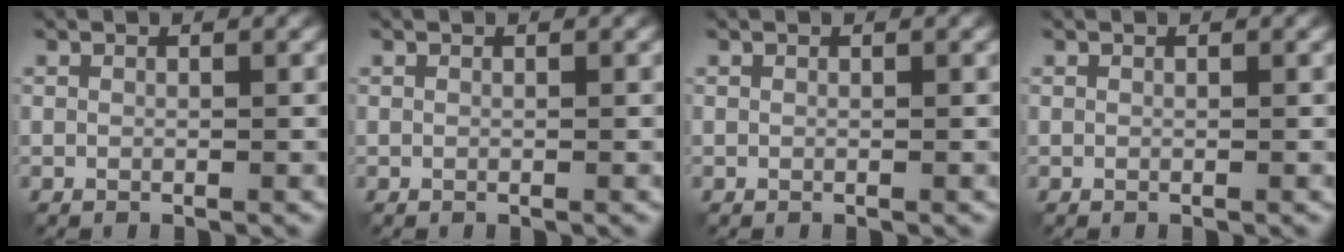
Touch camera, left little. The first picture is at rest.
{"total": 0.0}
{"total": 0.0}
{"total": 0.0}